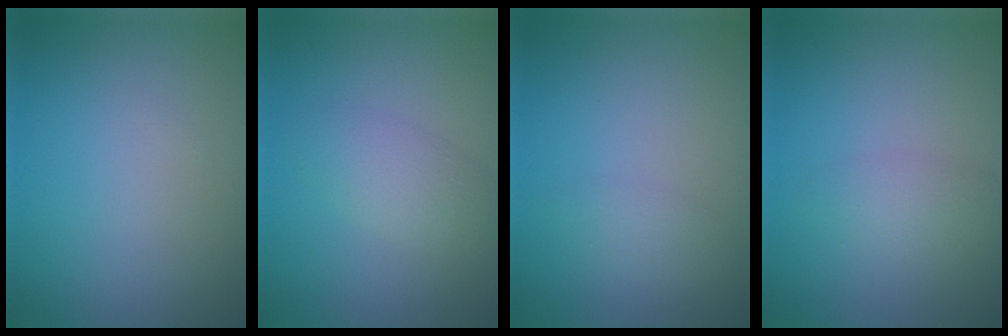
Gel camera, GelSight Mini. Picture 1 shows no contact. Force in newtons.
{"total": 2.7, "press": 2.7, "slide": 0.1}
{"total": 1.3, "press": 1.3, "slide": 0.0}
{"total": 2.1, "press": 2.1, "slide": 0.0}